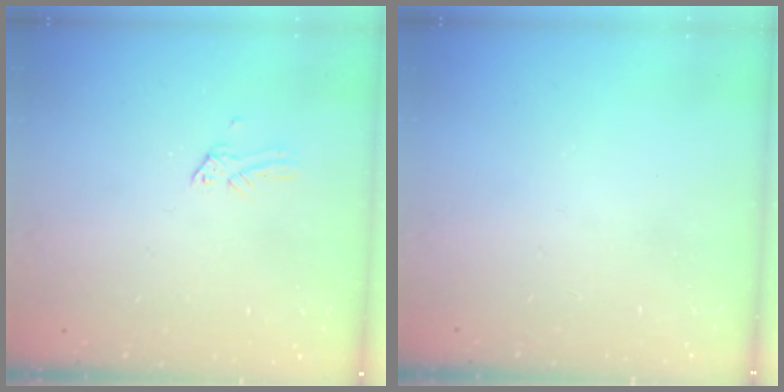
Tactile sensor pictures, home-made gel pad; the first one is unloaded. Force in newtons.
{"total": 0.0}